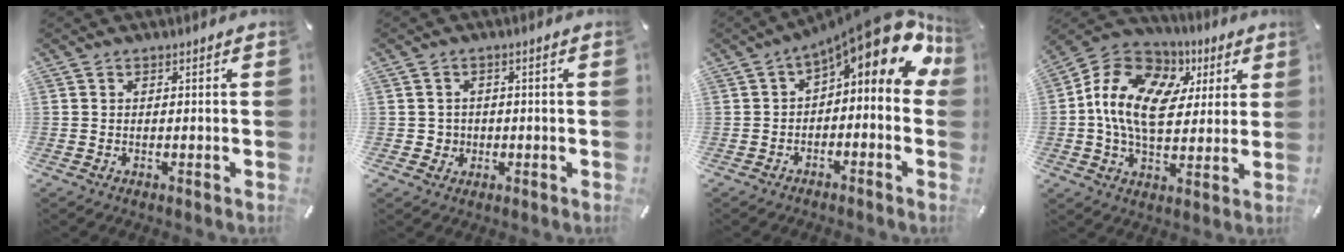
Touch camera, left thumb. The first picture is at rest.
{"total": 3.0, "force": [-0.3, 2.9, 0.3], "torque": [0.000, 0.002, -0.010]}
{"total": 14.4, "force": [6.4, 5.9, 11.5], "torque": [-0.156, -0.051, 0.104]}
{"total": 16.1, "force": [2.9, 11.5, 10.9], "torque": [-0.233, -0.003, 0.049]}